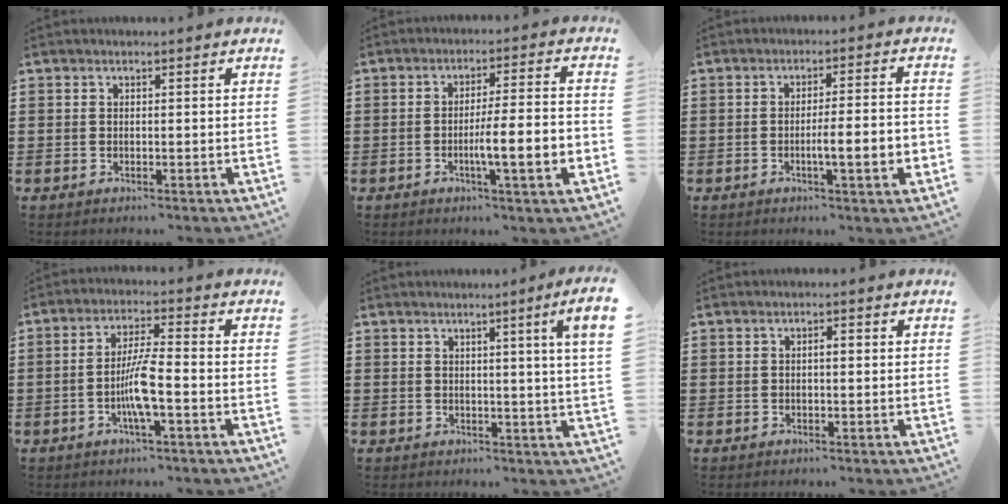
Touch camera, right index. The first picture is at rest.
{"total": 7.8, "force": [-2.2, 0.5, 7.5], "torque": [-0.115, -0.011, -0.041]}
{"total": 6.3, "force": [-1.7, 0.4, 6.0], "torque": [-0.090, -0.009, -0.031]}
{"total": 6.5, "force": [-2.1, 0.6, 6.1], "torque": [-0.125, -0.010, -0.044]}
{"total": 3.4, "force": [1.5, -1.0, 2.9], "torque": [-0.048, -0.012, 0.022]}
{"total": 1.3, "force": [0.0, 0.4, 1.2], "torque": [-0.023, 0.002, -0.001]}